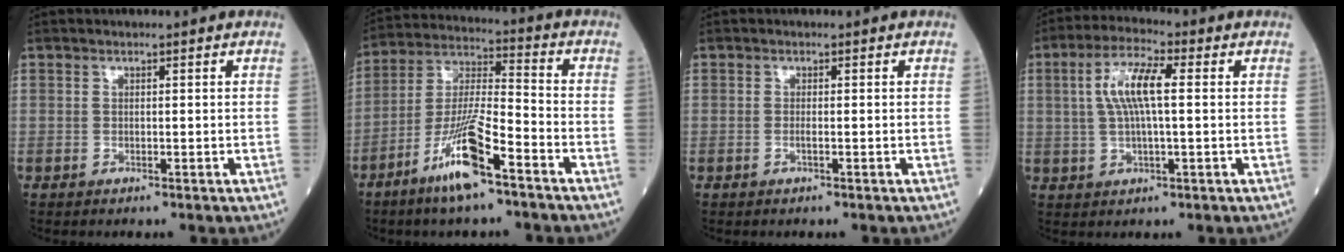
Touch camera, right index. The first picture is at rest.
{"total": 12.4, "force": [-7.1, 1.3, 10.1], "torque": [-0.203, -0.013, -0.137]}
{"total": 0.7, "force": [-0.3, 0.0, 0.6], "torque": [-0.014, 0.000, -0.007]}
{"total": 7.8, "force": [1.3, 1.6, 7.5], "torque": [-0.156, 0.015, 0.022]}